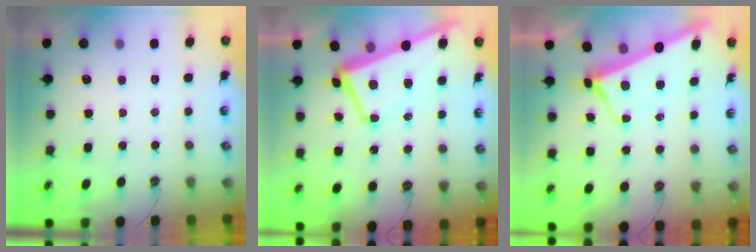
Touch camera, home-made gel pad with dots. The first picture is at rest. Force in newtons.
{"total": 2.9, "press": 2.8, "slide": 0.9}
{"total": 3.0, "press": 2.9, "slide": 0.9}